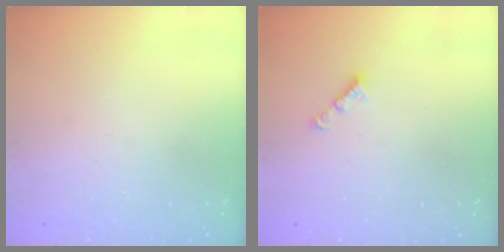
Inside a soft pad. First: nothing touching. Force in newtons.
{"total": 3.0, "press": 2.9, "slide": 0.5}